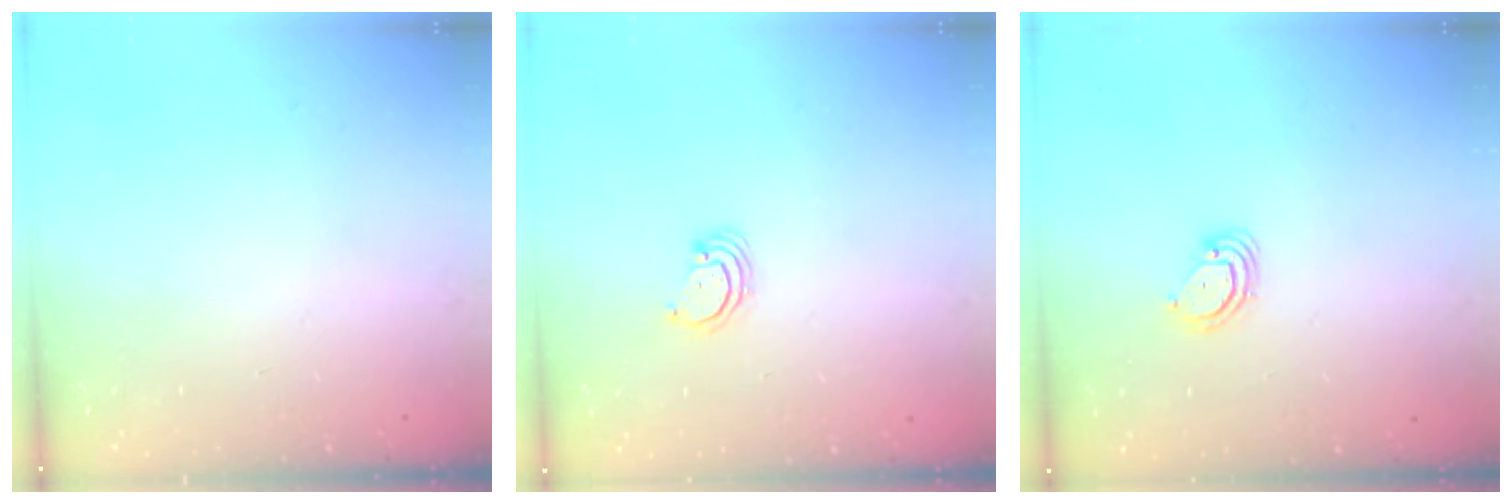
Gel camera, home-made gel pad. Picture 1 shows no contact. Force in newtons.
{"total": 2.3, "press": 2.3, "slide": 0.2}
{"total": 3.8, "press": 3.8, "slide": 0.3}